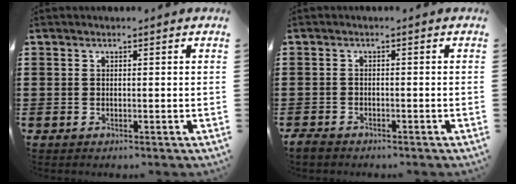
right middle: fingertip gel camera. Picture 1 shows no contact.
{"total": 1.6, "force": [-1.4, 0.7, 0.3], "torque": [-0.017, 0.002, -0.032]}